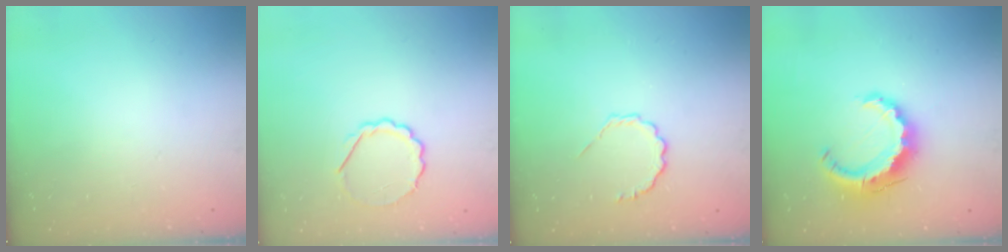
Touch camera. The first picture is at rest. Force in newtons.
{"total": 5.4, "press": 5.2, "slide": 1.3}
{"total": 4.0, "press": 3.9, "slide": 1.0}
{"total": 9.7, "press": 9.7, "slide": 1.1}